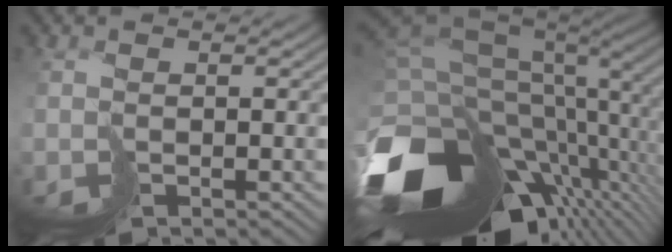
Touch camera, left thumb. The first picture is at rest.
{"total": 16.1, "force": [-5.6, 8.9, 12.2], "torque": [-0.279, -0.042, -0.071]}